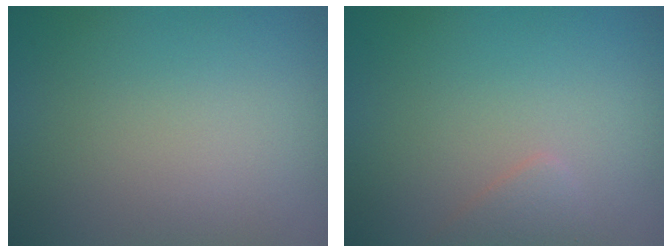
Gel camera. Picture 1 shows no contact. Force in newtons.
{"total": 1.3, "press": 1.3, "slide": 0.1}